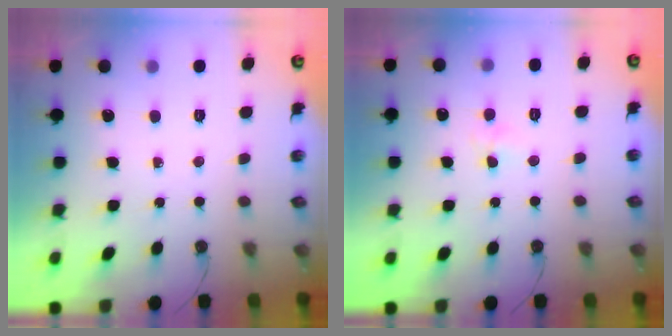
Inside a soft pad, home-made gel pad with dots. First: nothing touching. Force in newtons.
{"total": 3.9, "press": 3.9, "slide": 0.6}